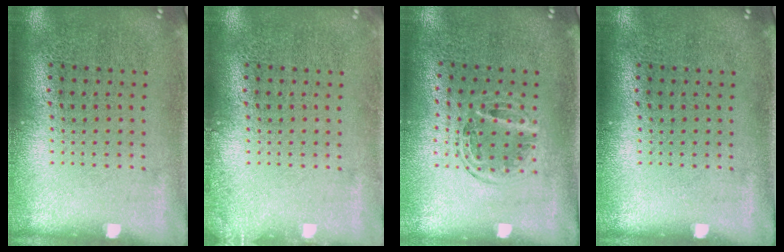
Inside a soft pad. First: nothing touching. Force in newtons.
{"total": 0.9, "press": 0.9, "slide": 0.1}
{"total": 1.1, "press": 1.0, "slide": 0.4}
{"total": 0.0}